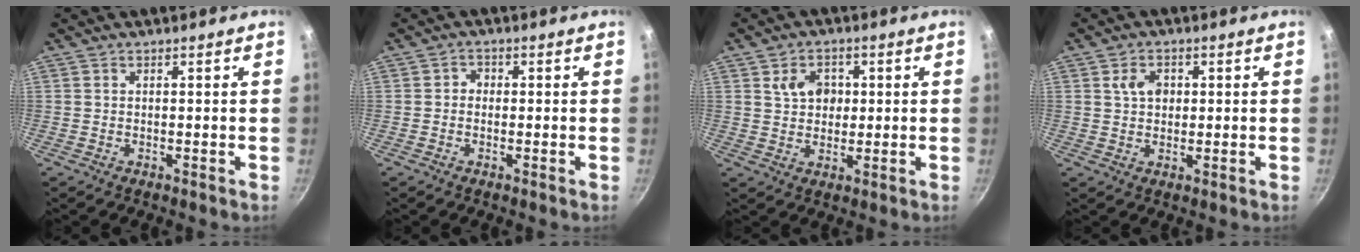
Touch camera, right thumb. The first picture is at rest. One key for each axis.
{"total": 1.6, "fx": -0.3, "fy": 1.4, "fz": 0.6, "tx": -0.005, "ty": 0.005, "tz": -0.008}
{"total": 6.0, "fx": 1.4, "fy": 4.7, "fz": 3.4, "tx": -0.036, "ty": 0.000, "tz": 0.021}
{"total": 4.2, "fx": 0.9, "fy": 3.1, "fz": 2.6, "tx": -0.033, "ty": 0.001, "tz": 0.013}